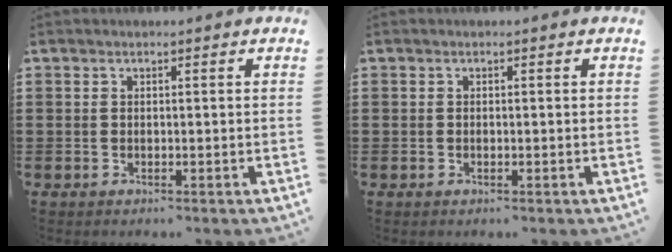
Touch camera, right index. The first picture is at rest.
{"total": 0.0}